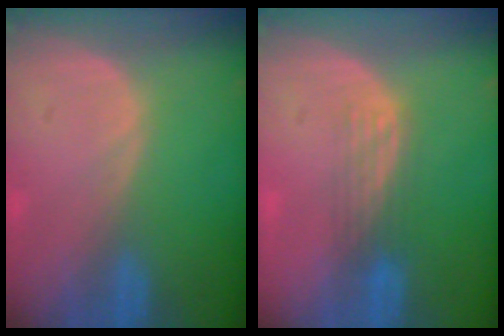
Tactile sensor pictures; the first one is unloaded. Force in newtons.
{"total": 2.9, "press": 2.7, "slide": 1.2}